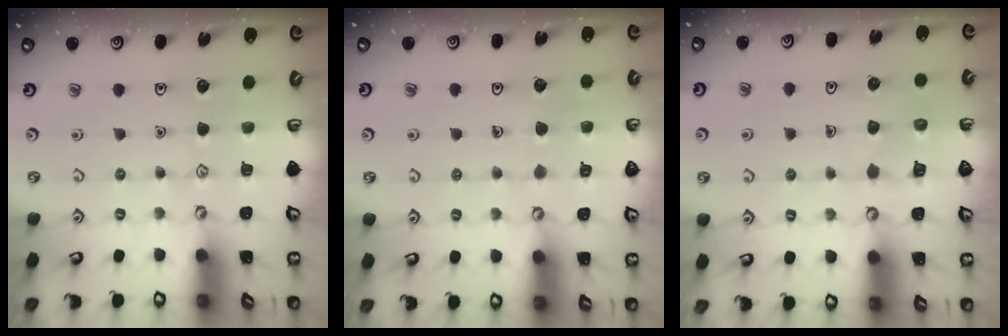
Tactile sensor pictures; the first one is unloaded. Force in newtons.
{"total": 3.6, "press": 3.6, "slide": 0.1}
{"total": 4.5, "press": 4.5, "slide": 0.5}